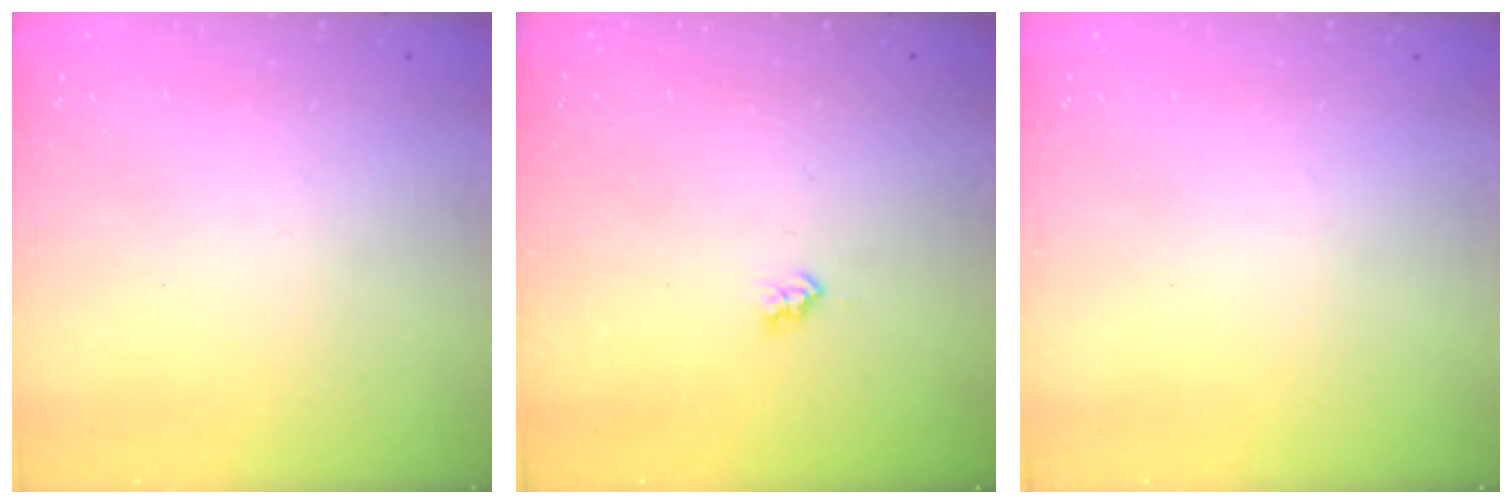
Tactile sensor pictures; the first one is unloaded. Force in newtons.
{"total": 2.6, "press": 2.5, "slide": 0.4}
{"total": 0.0}